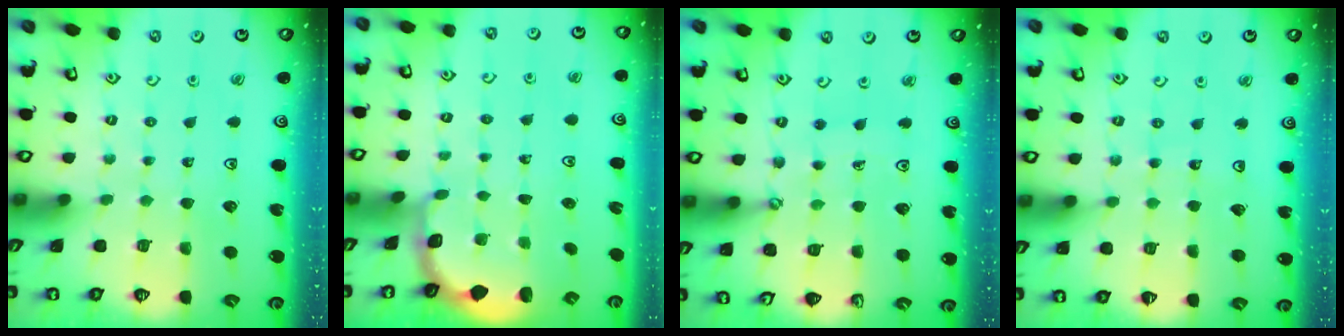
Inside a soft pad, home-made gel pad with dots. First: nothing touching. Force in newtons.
{"total": 1.8, "press": 1.7, "slide": 0.7}
{"total": 5.7, "press": 5.5, "slide": 1.5}
{"total": 3.9, "press": 3.9, "slide": 0.2}